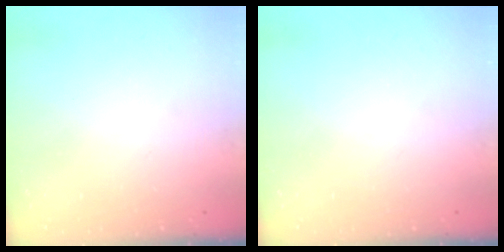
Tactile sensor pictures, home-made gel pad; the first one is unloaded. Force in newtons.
{"total": 0.0}